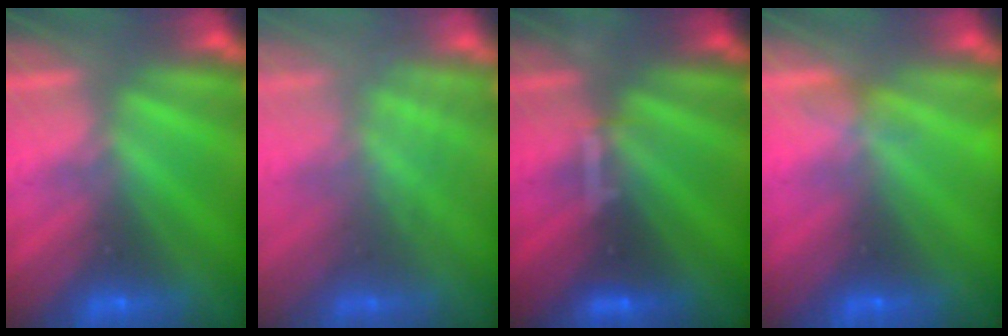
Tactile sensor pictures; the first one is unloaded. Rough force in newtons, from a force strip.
{"total": 3.2}
{"total": 3.4}
{"total": 3.3}